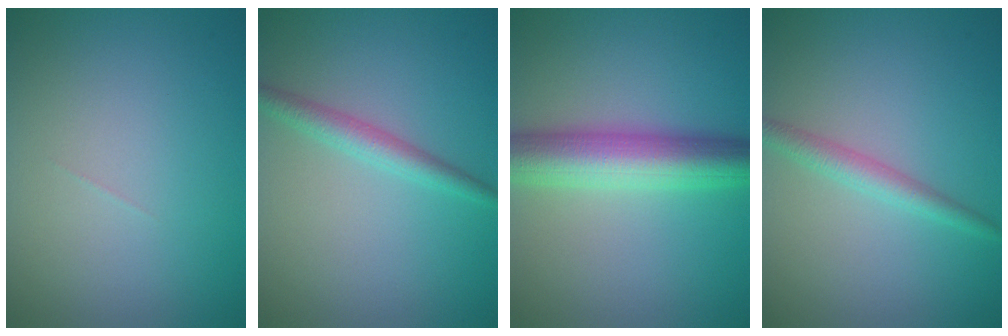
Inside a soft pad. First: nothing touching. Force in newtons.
{"total": 2.4, "press": 2.4, "slide": 0.1}
{"total": 7.1, "press": 7.1, "slide": 0.0}
{"total": 2.2, "press": 2.2, "slide": 0.1}